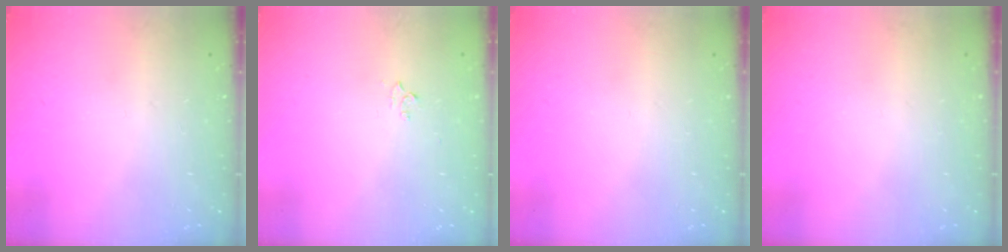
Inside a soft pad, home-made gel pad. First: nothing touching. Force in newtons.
{"total": 2.9, "press": 2.8, "slide": 0.4}
{"total": 0.0}
{"total": 0.0}